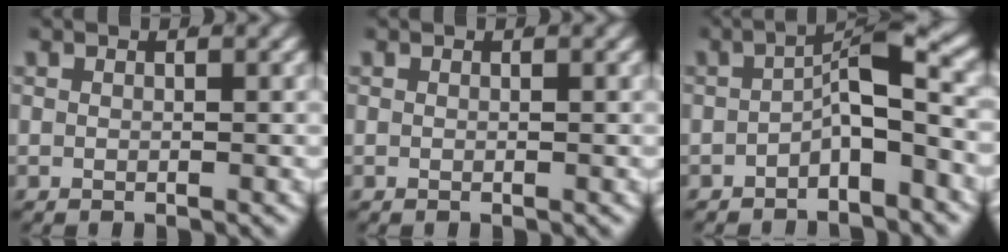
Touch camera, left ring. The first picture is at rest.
{"total": 0.0}
{"total": 3.8, "force": [-1.5, 0.4, 3.4], "torque": [-0.051, -0.008, -0.021]}